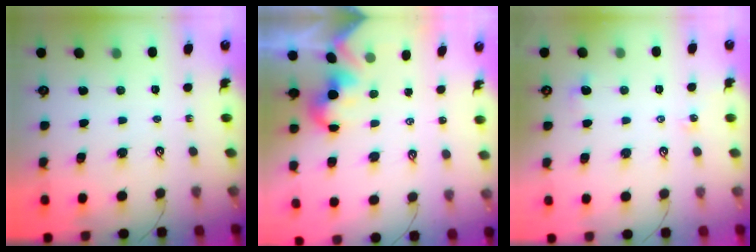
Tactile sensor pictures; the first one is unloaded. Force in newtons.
{"total": 2.1, "press": 2.1, "slide": 0.2}
{"total": 1.4, "press": 1.3, "slide": 0.4}